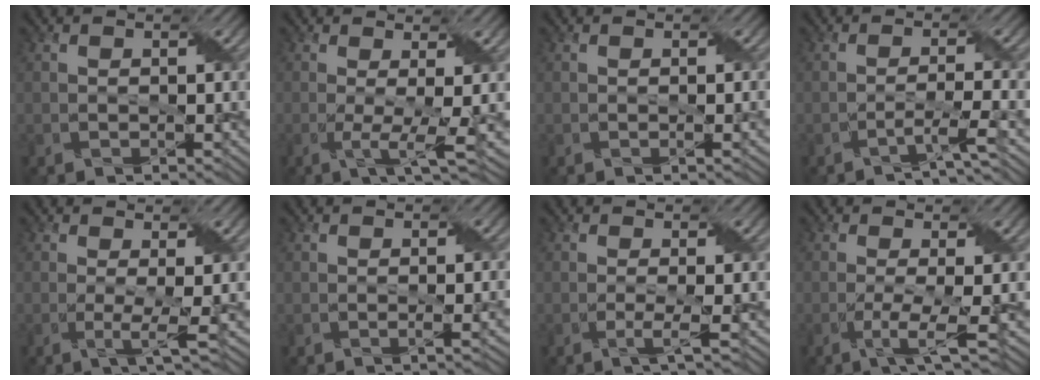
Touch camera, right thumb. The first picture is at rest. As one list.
[{"total": 4.9, "force": [-0.4, 1.0, 4.8], "torque": [-0.085, -0.003, -0.005]}, {"total": 1.5, "force": [0.0, 0.4, 1.4], "torque": [-0.018, 0.003, -0.002]}, {"total": 3.0, "force": [-1.9, 0.1, 2.3], "torque": [-0.042, 0.009, -0.048]}, {"total": 3.0, "force": [-0.1, 0.5, 3.0], "torque": [-0.057, -0.003, -0.005]}, {"total": 2.0, "force": [-0.1, 0.5, 1.9], "torque": [-0.024, 0.003, -0.006]}, {"total": 2.0, "force": [-0.2, 0.4, 2.0], "torque": [-0.036, -0.003, -0.011]}, {"total": 4.1, "force": [-1.1, 0.6, 3.9], "torque": [-0.069, 0.000, -0.024]}]